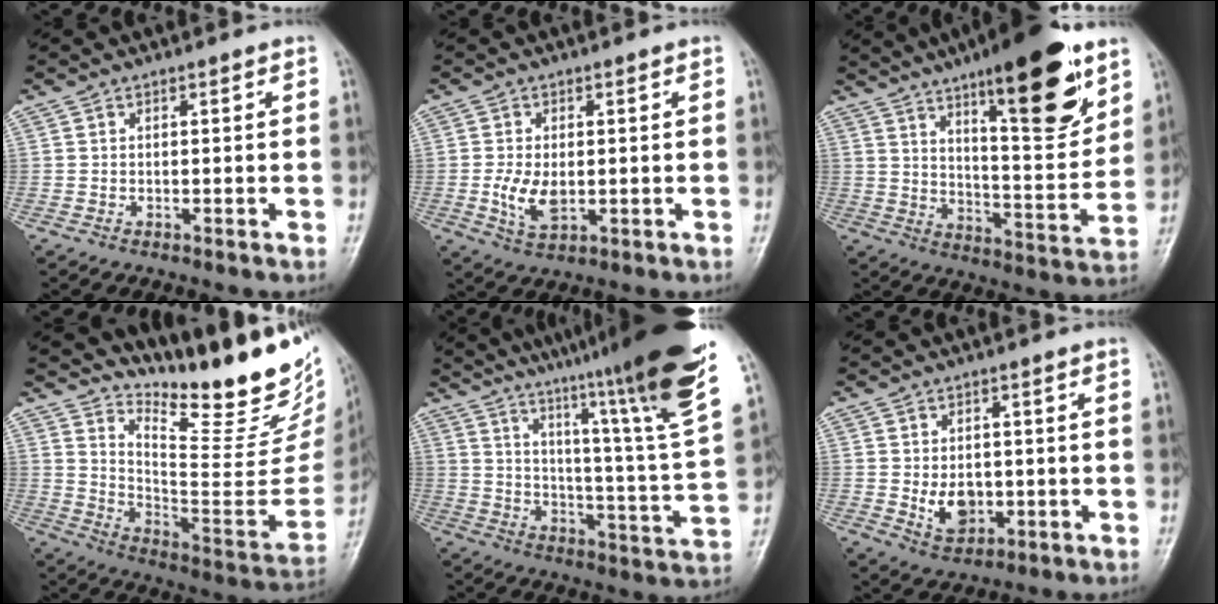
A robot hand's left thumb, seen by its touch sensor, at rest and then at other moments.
{"total": 5.9, "force": [-0.5, 3.5, 4.7], "torque": [-0.089, -0.010, -0.003]}
{"total": 22.1, "force": [12.7, 6.1, 17.0], "torque": [-0.221, -0.064, 0.198]}
{"total": 23.9, "force": [19.2, 7.0, 12.4], "torque": [-0.136, -0.149, 0.276]}
{"total": 27.6, "force": [19.9, 0.8, 19.1], "torque": [-0.277, -0.111, 0.285]}
{"total": 6.1, "force": [-0.5, 4.4, 4.1], "torque": [-0.047, -0.007, 0.004]}